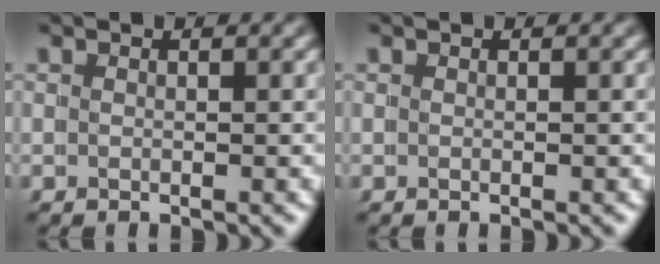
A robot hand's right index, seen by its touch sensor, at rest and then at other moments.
{"total": 0.0}